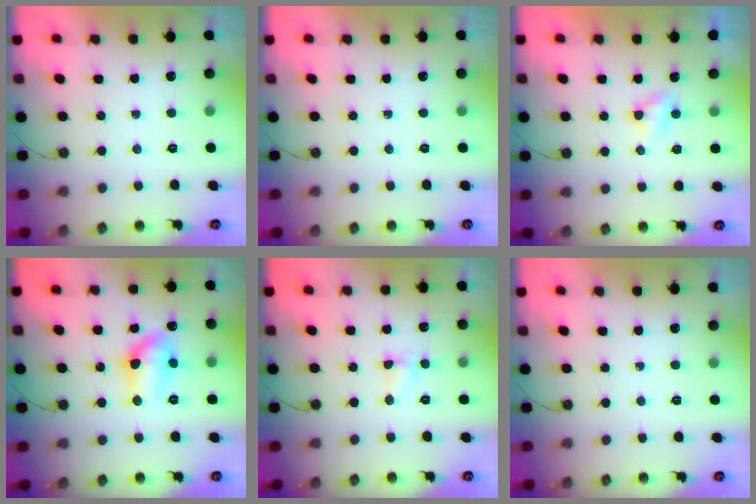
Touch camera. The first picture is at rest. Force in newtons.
{"total": 0.0}
{"total": 2.8, "press": 2.8, "slide": 0.3}
{"total": 10.9, "press": 10.9, "slide": 0.8}
{"total": 5.3, "press": 5.3, "slide": 0.6}
{"total": 0.0}